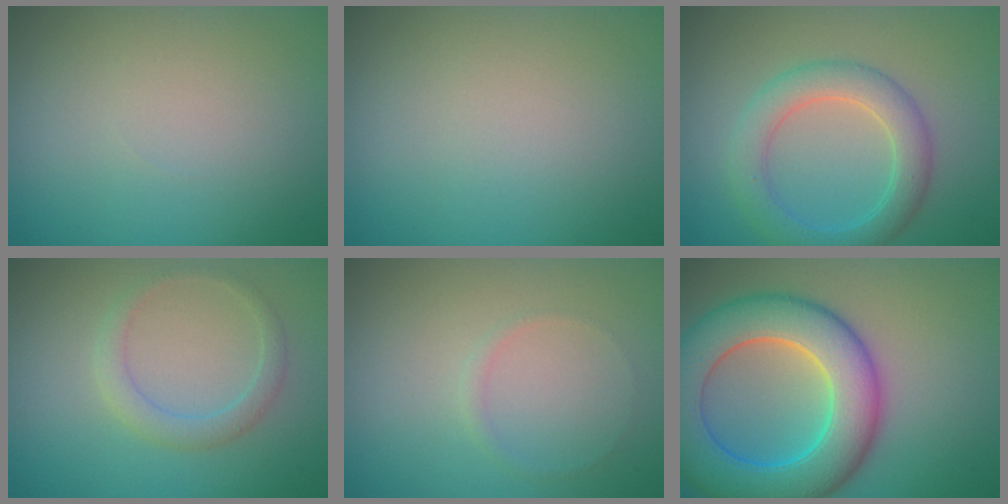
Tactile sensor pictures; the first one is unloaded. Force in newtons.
{"total": 0.0}
{"total": 4.3, "press": 4.3, "slide": 0.1}
{"total": 2.0, "press": 2.0, "slide": 0.3}
{"total": 0.7, "press": 0.7, "slide": 0.1}
{"total": 10.8, "press": 10.8, "slide": 0.5}